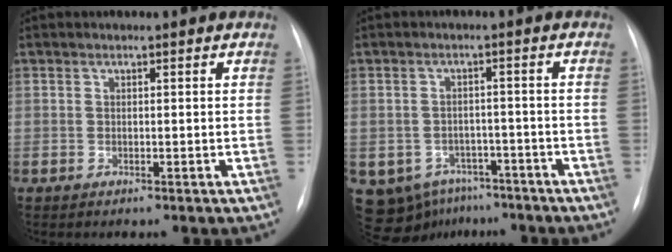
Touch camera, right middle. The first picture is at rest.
{"total": 10.5, "force": [-6.9, 7.4, 2.9], "torque": [-0.063, 0.012, -0.085]}